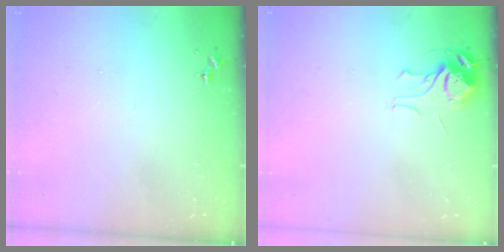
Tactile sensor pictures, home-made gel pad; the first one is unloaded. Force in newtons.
{"total": 7.1, "press": 7.1, "slide": 0.2}